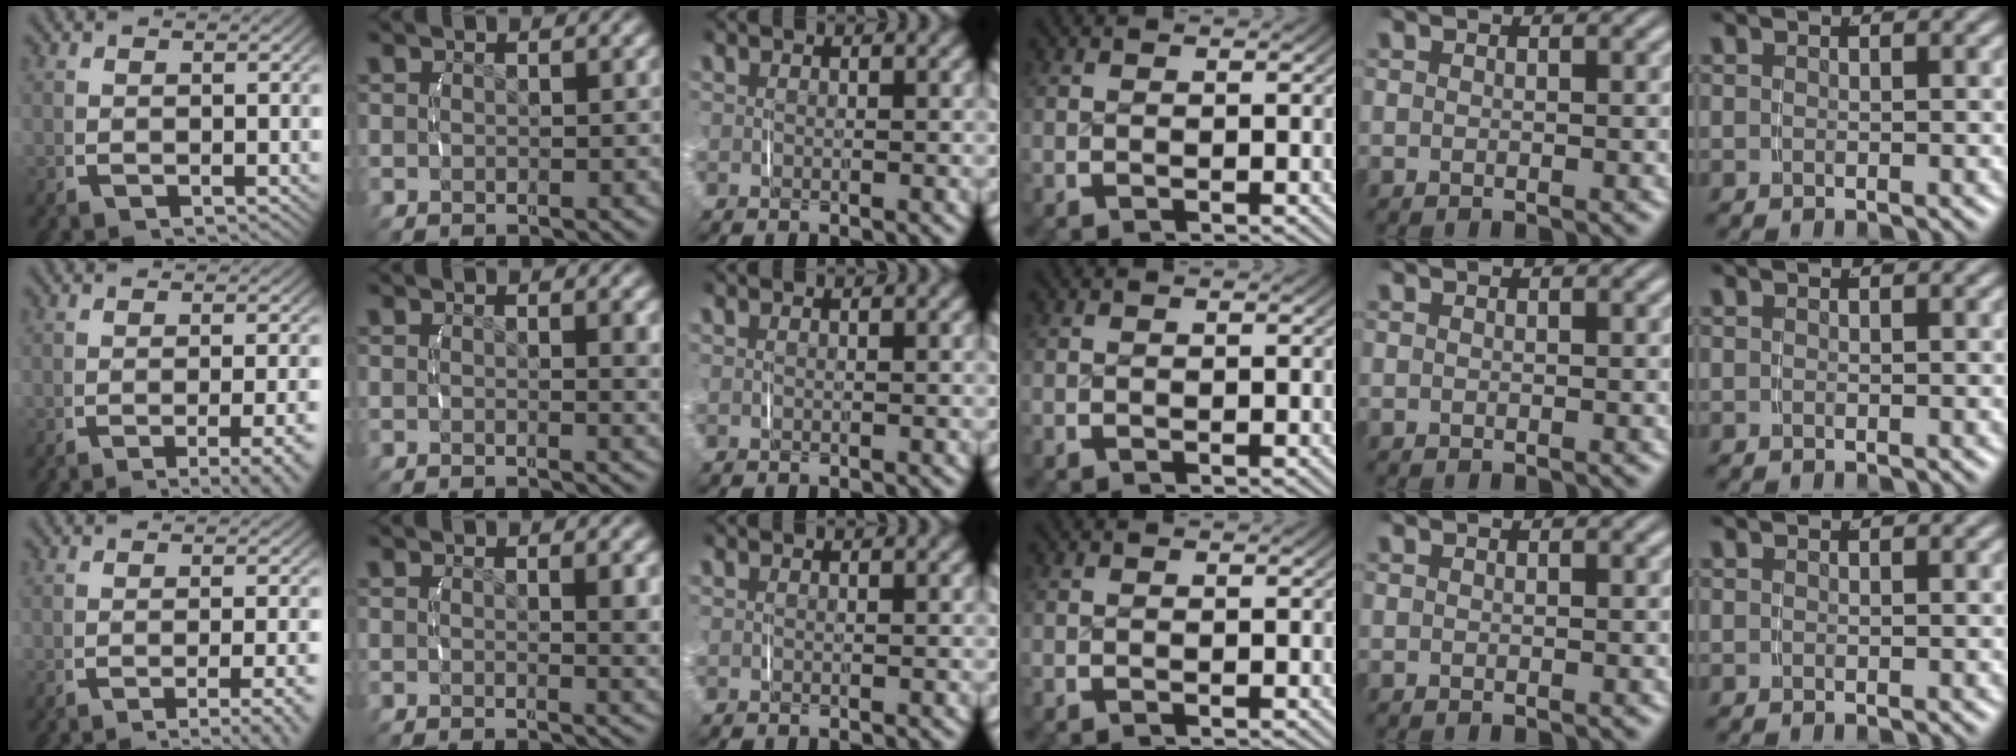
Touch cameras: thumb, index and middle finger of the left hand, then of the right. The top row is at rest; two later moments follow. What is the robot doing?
{"motion": "lift_and_place", "object": "glasses case"}